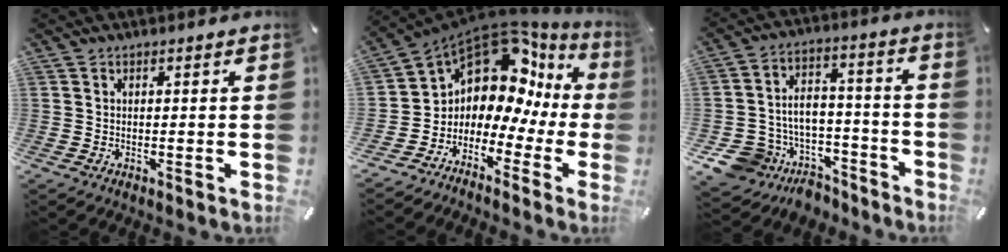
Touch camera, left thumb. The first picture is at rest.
{"total": 10.5, "force": [6.4, 7.0, 4.6], "torque": [-0.076, -0.082, 0.109]}
{"total": 10.2, "force": [-5.4, 8.5, 1.6], "torque": [-0.028, 0.026, -0.085]}